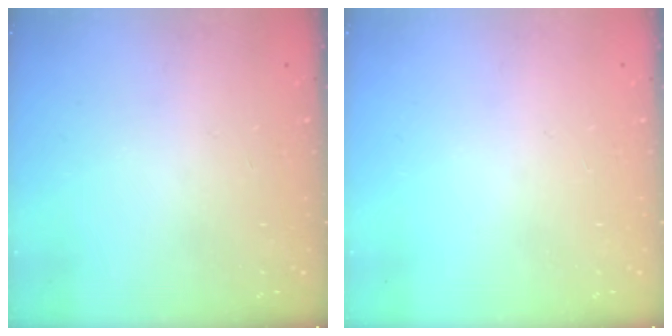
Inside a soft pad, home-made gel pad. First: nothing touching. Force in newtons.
{"total": 0.0}